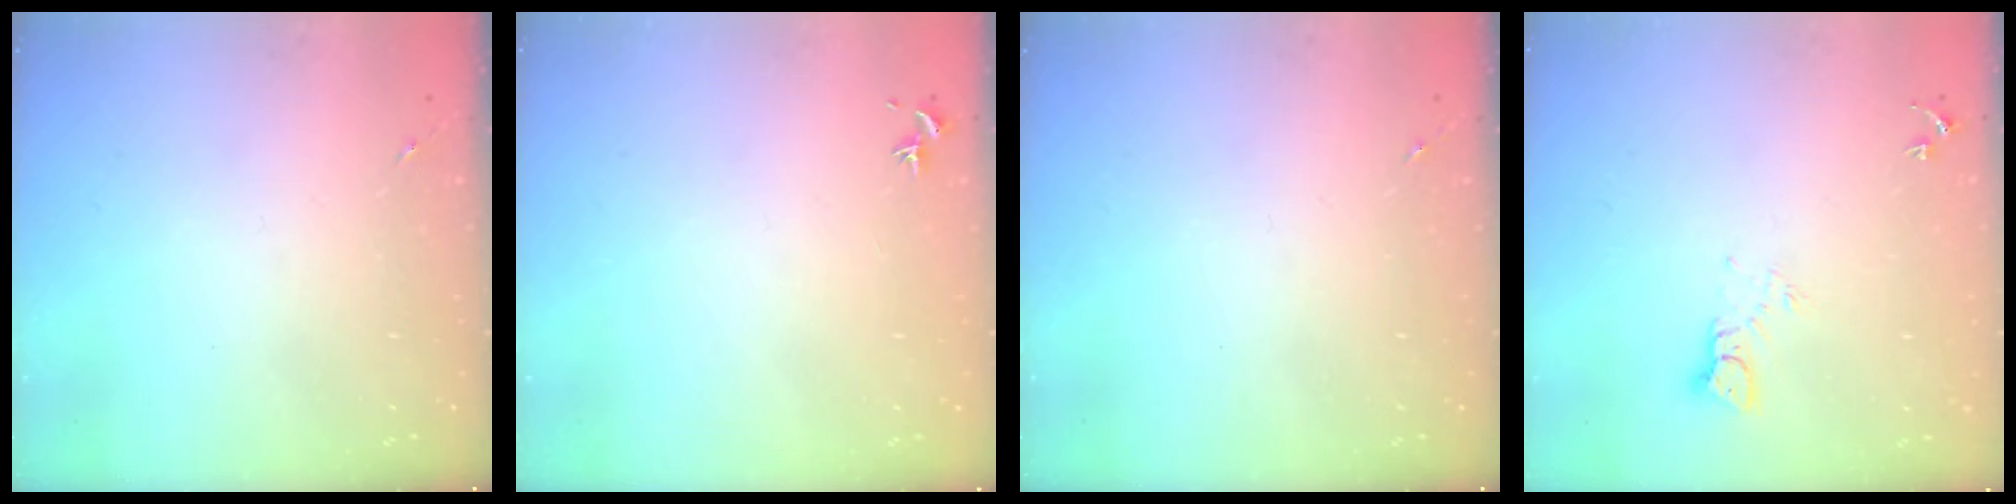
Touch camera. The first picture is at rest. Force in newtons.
{"total": 0.7, "press": 0.5, "slide": 0.4}
{"total": 0.0}
{"total": 3.7, "press": 3.7, "slide": 0.4}